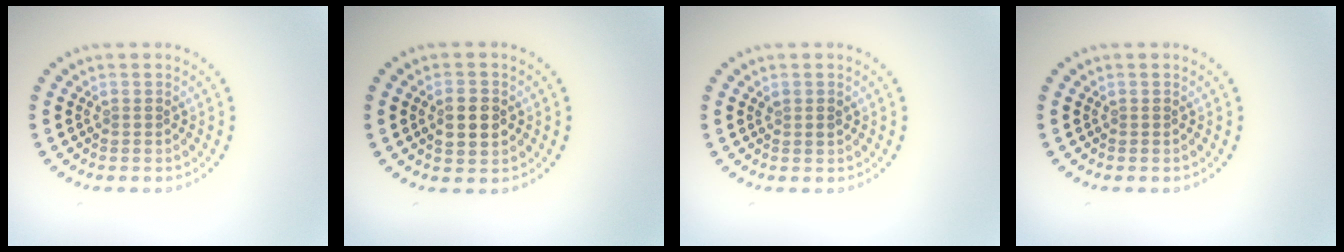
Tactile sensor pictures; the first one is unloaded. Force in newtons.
{"total": 2.7, "press": 2.7, "slide": 0.3}
{"total": 0.8, "press": 0.8, "slide": 0.2}
{"total": 0.0}